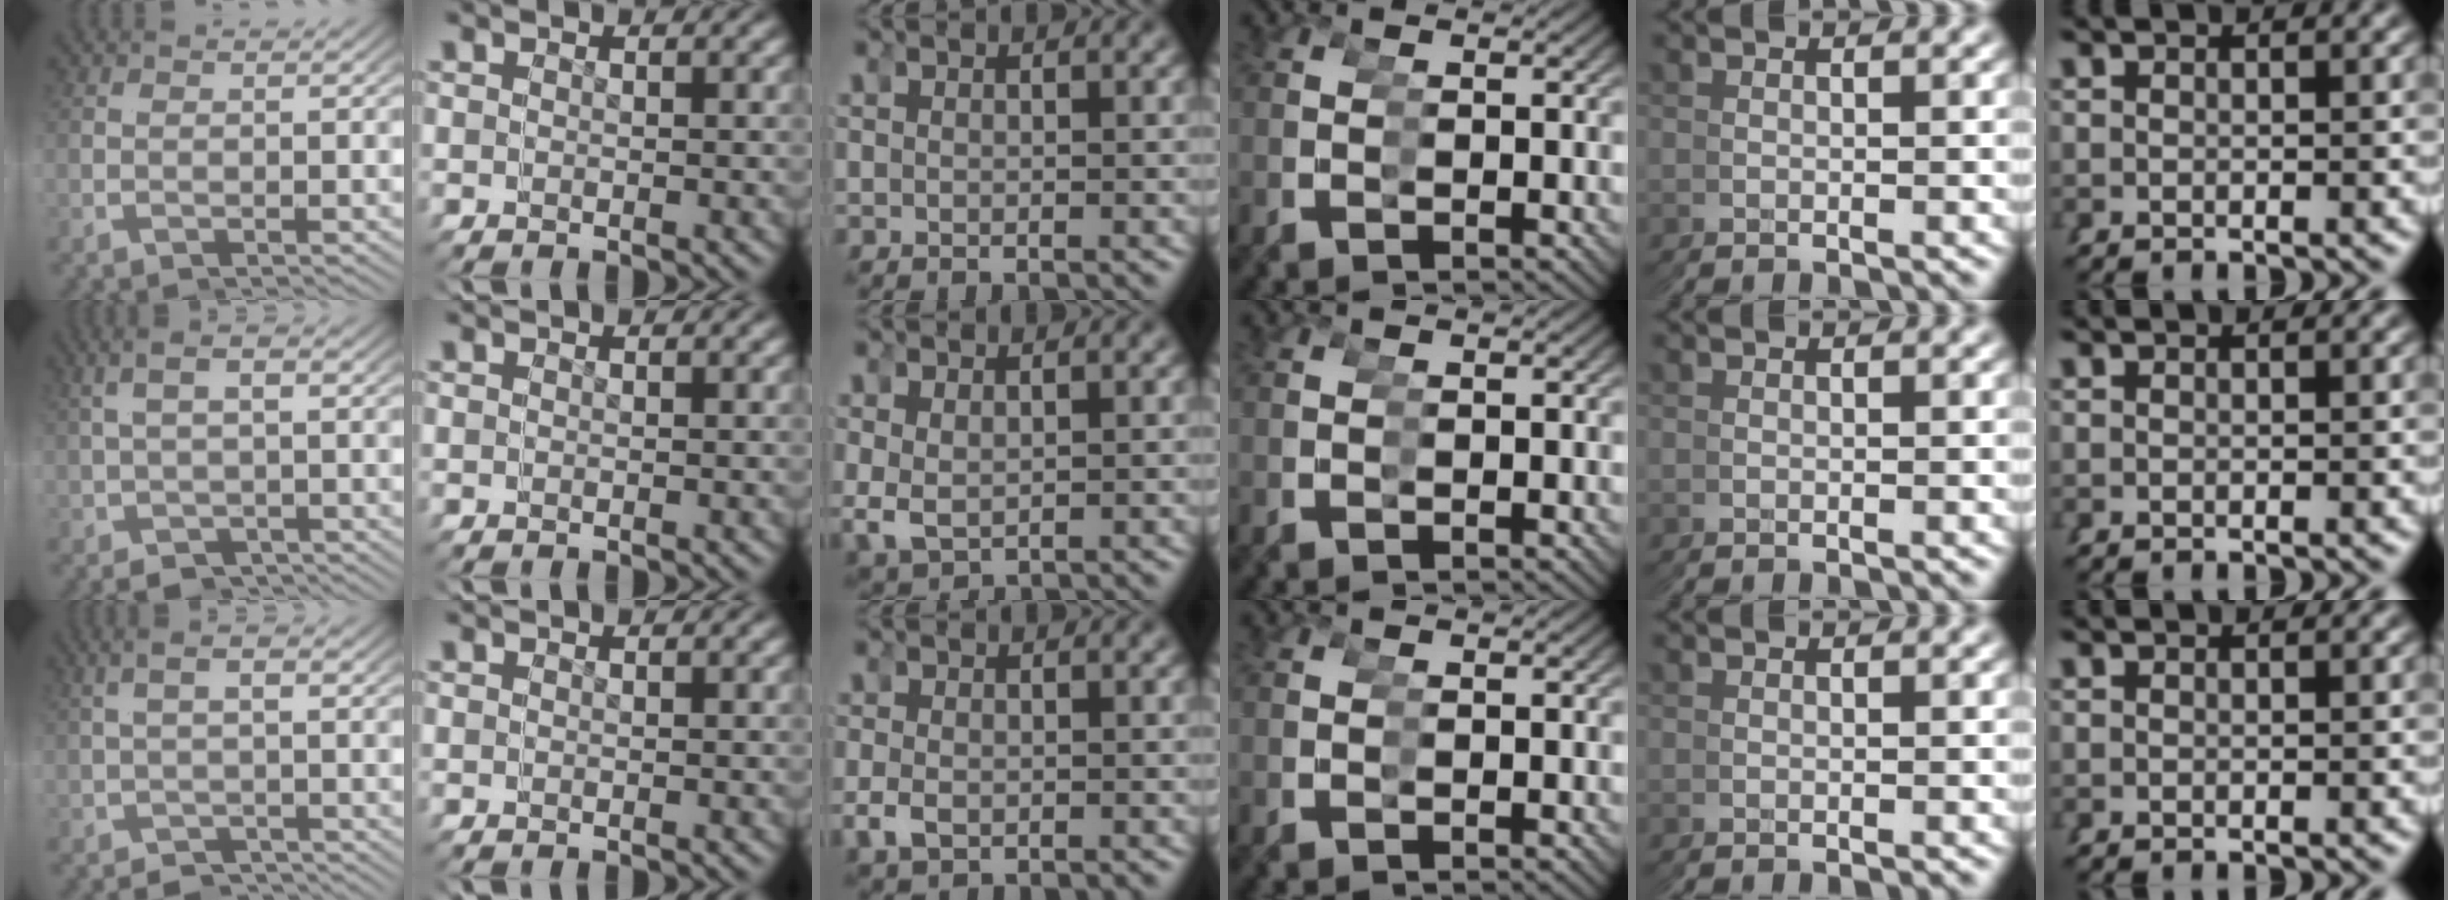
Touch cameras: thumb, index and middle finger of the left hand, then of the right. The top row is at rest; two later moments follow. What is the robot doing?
{"motion": "grasp_and_lifting", "object": "bandage"}